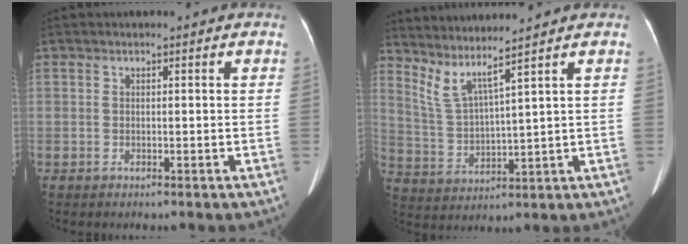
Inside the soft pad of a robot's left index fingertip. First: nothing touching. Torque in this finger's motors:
{"motor_torque": [-0.28, -0.45, 0.02, 0.01]}